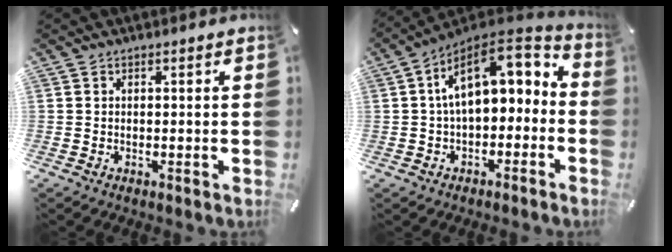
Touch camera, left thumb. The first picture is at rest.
{"total": 13.5, "force": [3.5, 8.0, 10.2], "torque": [-0.163, -0.028, 0.064]}